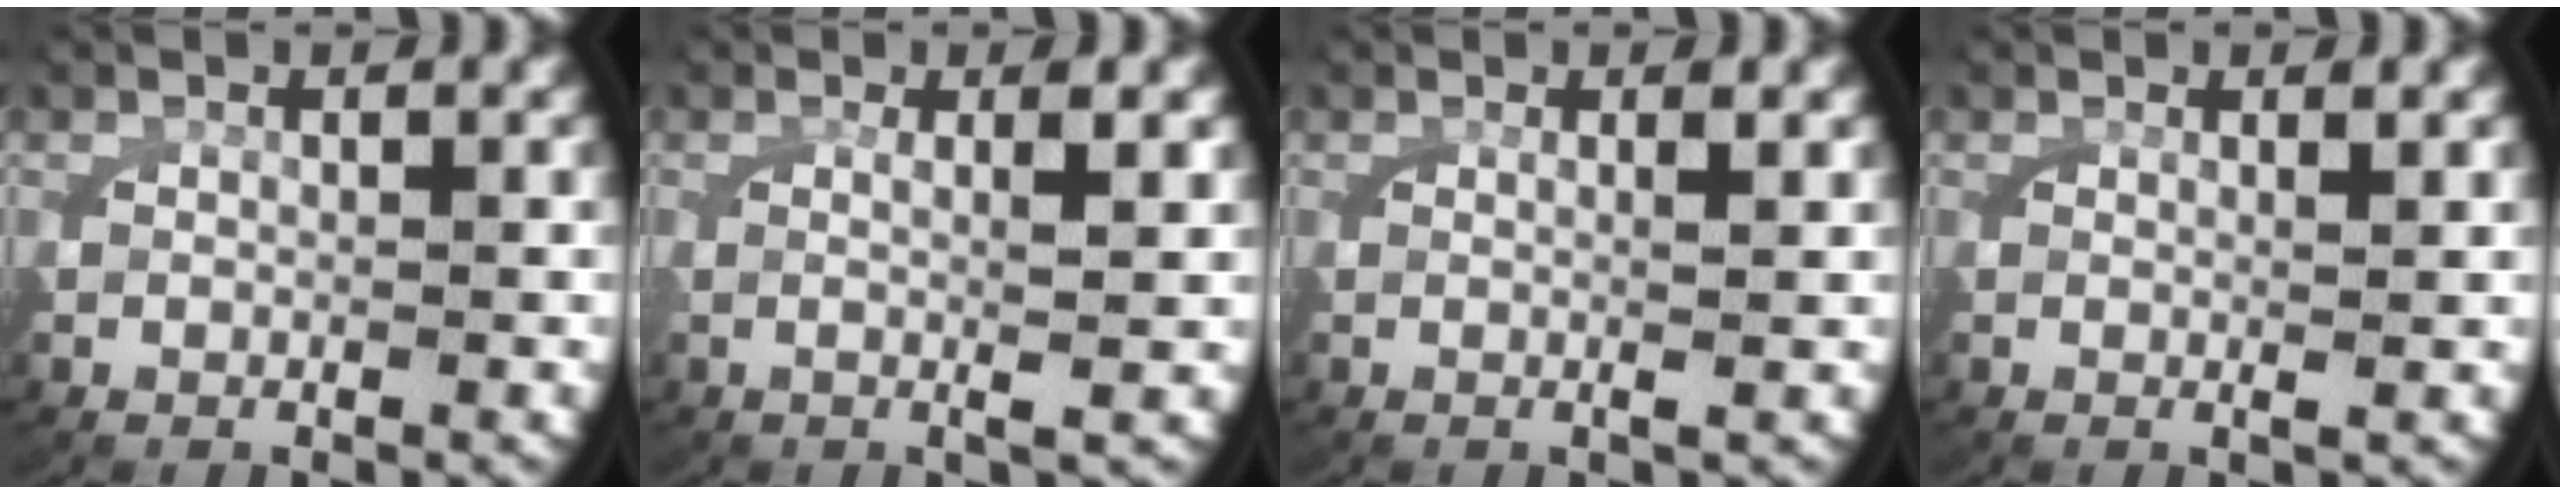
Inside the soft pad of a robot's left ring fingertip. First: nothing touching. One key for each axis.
{"total": 2.8, "fx": 0.4, "fy": 0.2, "fz": 2.8, "tx": -0.057, "ty": -0.008, "tz": 0.010}
{"total": 1.4, "fx": 0.3, "fy": -0.1, "fz": 1.3, "tx": -0.029, "ty": -0.004, "tz": 0.005}
{"total": 1.0, "fx": 0.3, "fy": -0.1, "fz": 1.0, "tx": -0.021, "ty": -0.006, "tz": 0.006}